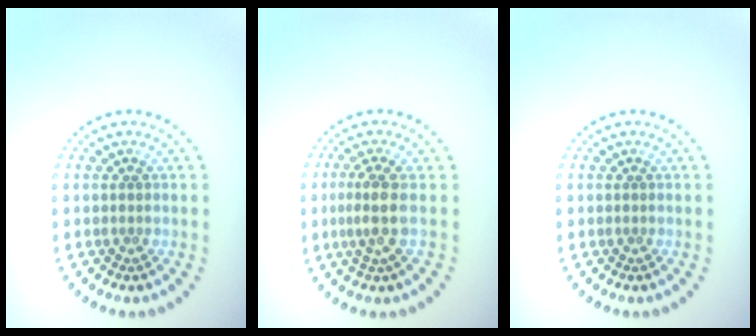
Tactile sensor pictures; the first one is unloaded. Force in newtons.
{"total": 2.5, "press": 2.0, "slide": 1.6}
{"total": 0.0}